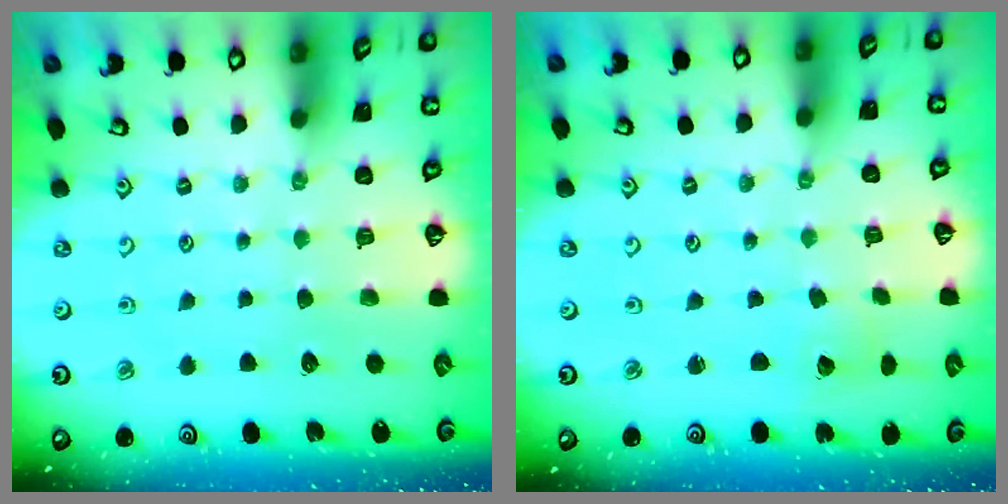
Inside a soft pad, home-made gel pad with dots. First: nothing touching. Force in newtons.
{"total": 1.4, "press": 1.4, "slide": 0.1}